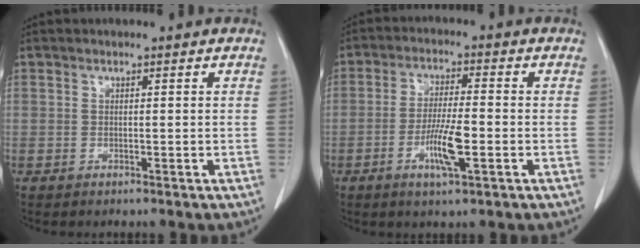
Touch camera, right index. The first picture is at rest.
{"total": 7.1, "force": [-2.4, 0.9, 6.7], "torque": [-0.126, -0.004, -0.041]}